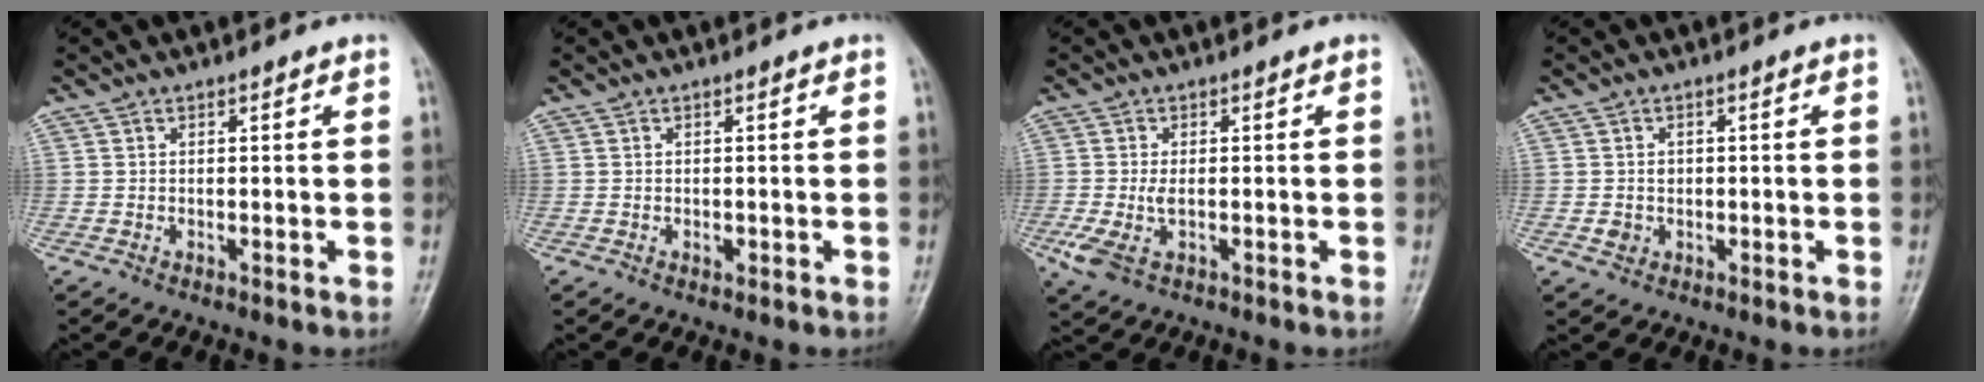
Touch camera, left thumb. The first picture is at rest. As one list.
[{"total": 0.7, "force": [-0.3, 0.5, 0.3], "torque": [0.000, 0.001, -0.005]}, {"total": 4.4, "force": [-1.1, 2.3, 3.6], "torque": [-0.095, -0.001, -0.018]}, {"total": 2.4, "force": [-0.4, 2.2, 0.9], "torque": [-0.004, 0.006, -0.003]}]